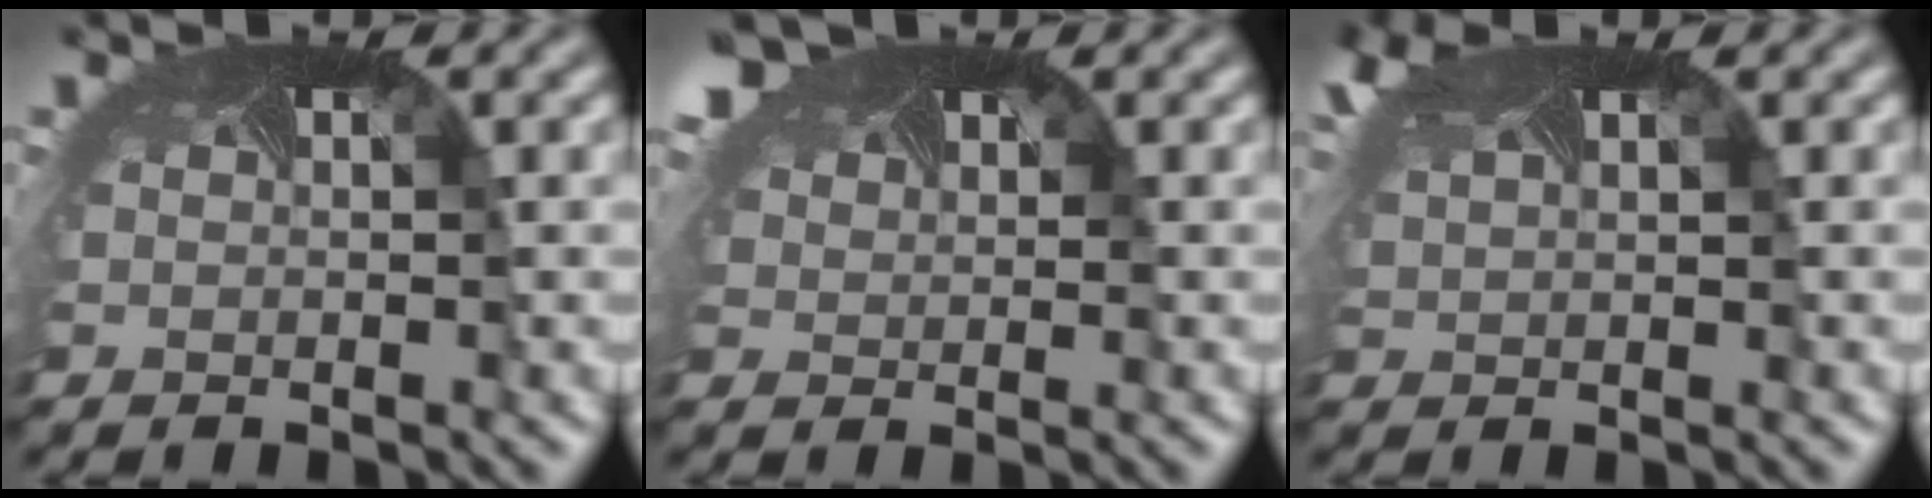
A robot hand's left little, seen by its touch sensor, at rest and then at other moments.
{"total": 2.6, "force": [2.4, 1.0, 0.1], "torque": [-0.034, -0.006, 0.049]}
{"total": 3.7, "force": [2.4, 1.6, 2.4], "torque": [-0.084, 0.005, 0.053]}